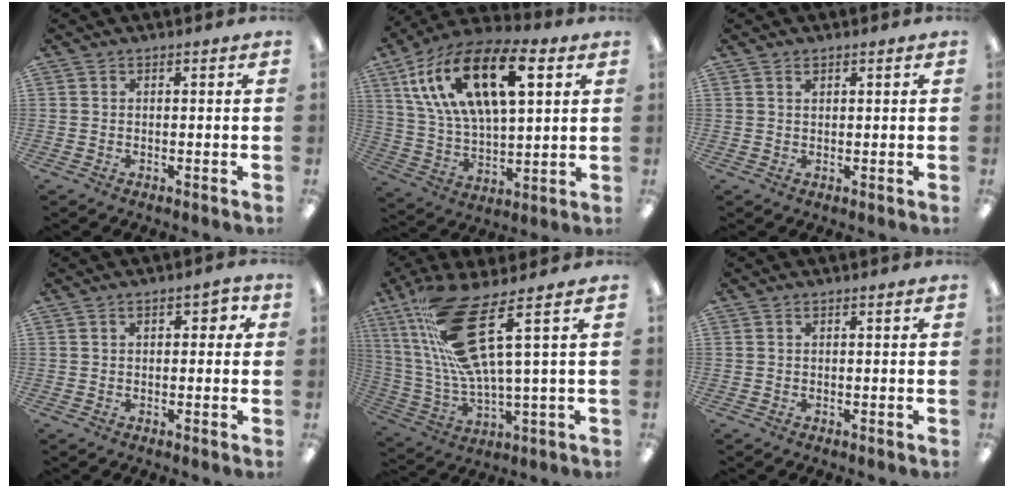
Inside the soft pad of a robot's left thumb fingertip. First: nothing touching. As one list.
[{"total": 21.6, "force": [9.7, 10.5, 16.1], "torque": [-0.320, -0.021, 0.163]}, {"total": 1.2, "force": [0.8, 0.6, 0.7], "torque": [-0.006, -0.002, 0.013]}, {"total": 4.1, "force": [1.1, 2.2, 3.2], "torque": [-0.049, 0.004, 0.014]}, {"total": 20.0, "force": [8.4, 4.8, 17.5], "torque": [-0.354, -0.024, 0.135]}, {"total": 0.0}]